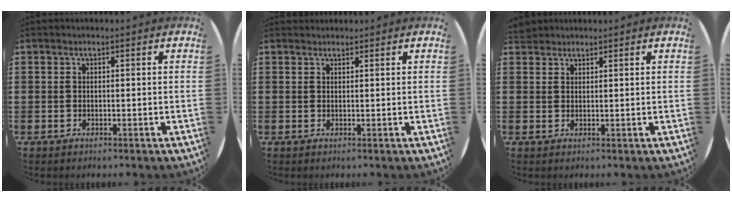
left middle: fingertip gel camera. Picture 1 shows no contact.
{"total": 0.7, "force": [0.7, 0.2, -0.2], "torque": [0.011, 0.000, 0.011]}
{"total": 1.7, "force": [1.7, 0.5, 0.1], "torque": [-0.004, 0.004, 0.033]}